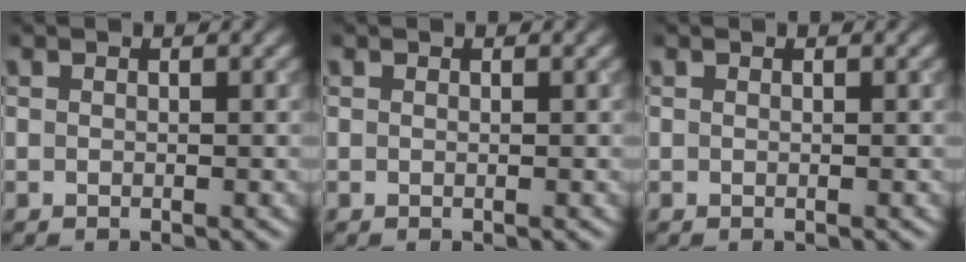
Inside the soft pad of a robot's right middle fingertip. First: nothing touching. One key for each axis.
{"total": 0.0}
{"total": 0.0}